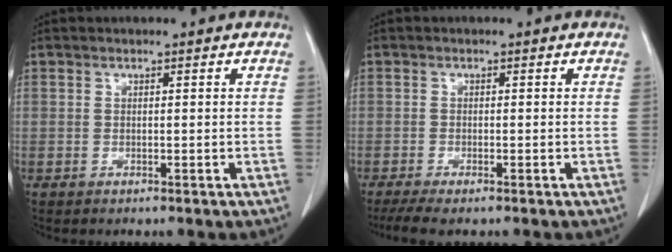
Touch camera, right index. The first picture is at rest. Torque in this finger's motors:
{"motor_torque": [0.26, -0.23, 0.03, 0.03]}